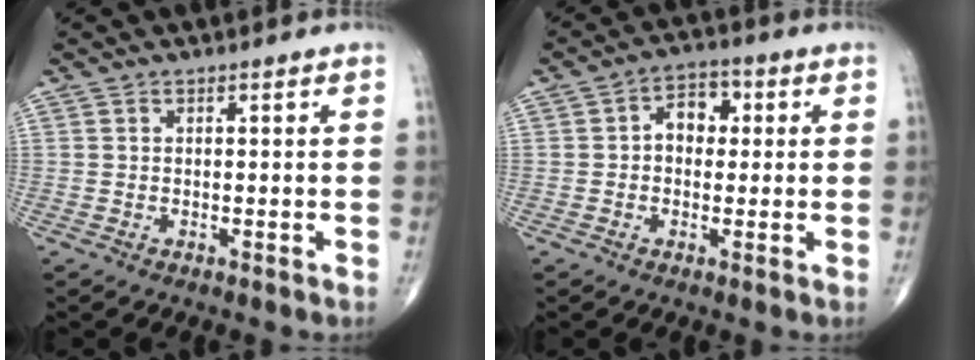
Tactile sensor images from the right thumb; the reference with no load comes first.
{"total": 5.8, "force": [0.6, 4.2, 3.9], "torque": [-0.035, 0.017, -0.001]}